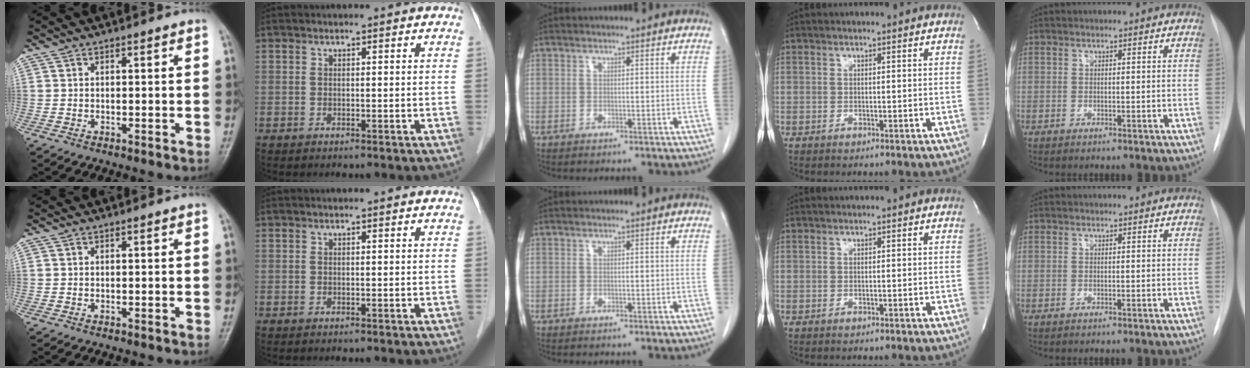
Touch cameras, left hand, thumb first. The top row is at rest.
{}